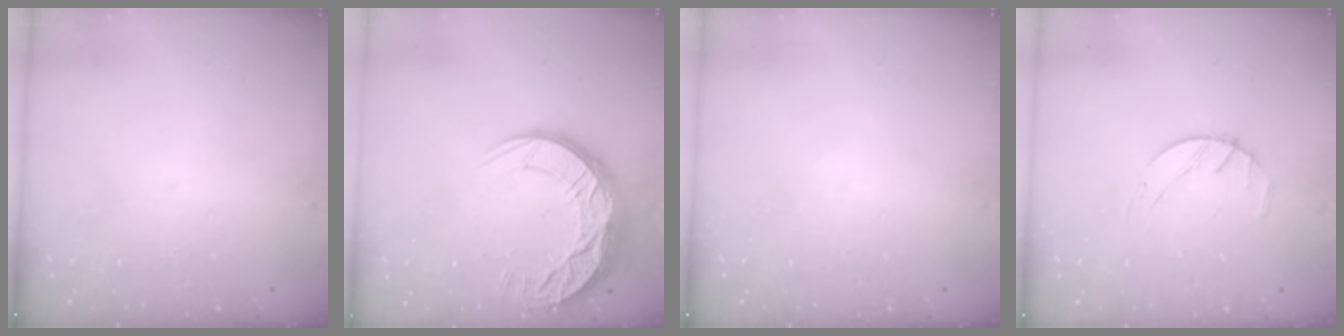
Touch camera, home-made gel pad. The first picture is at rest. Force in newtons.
{"total": 14.8, "press": 14.8, "slide": 1.0}
{"total": 0.0}
{"total": 2.5, "press": 2.5, "slide": 0.4}